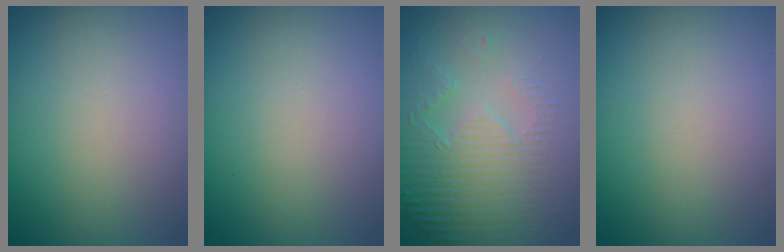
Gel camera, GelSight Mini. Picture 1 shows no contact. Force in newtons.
{"total": 0.0}
{"total": 5.4, "press": 3.6, "slide": 4.0}
{"total": 0.0}